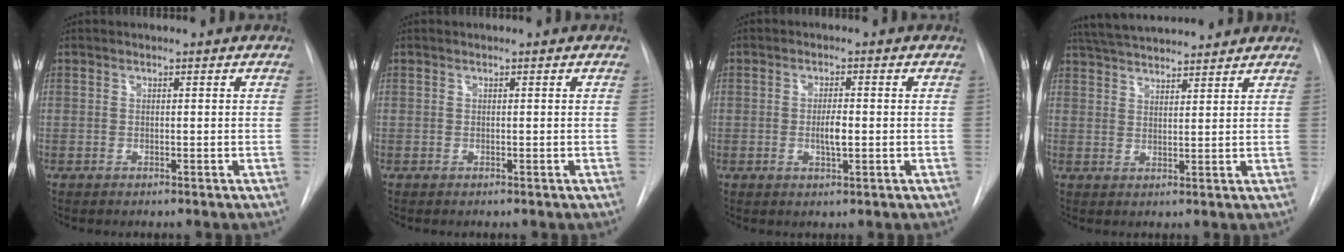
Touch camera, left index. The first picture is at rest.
{"total": 0.0}
{"total": 2.9, "force": [-0.4, 0.7, 2.8], "torque": [-0.051, 0.000, -0.005]}
{"total": 12.4, "force": [11.4, 1.7, 4.5], "torque": [-0.081, 0.034, 0.177]}